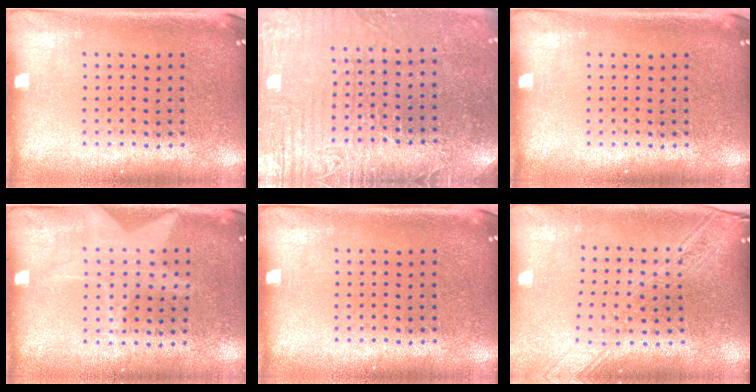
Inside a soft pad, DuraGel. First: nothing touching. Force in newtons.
{"total": 3.8, "press": 3.6, "slide": 1.3}
{"total": 0.0}
{"total": 1.2, "press": 1.2, "slide": 0.2}
{"total": 0.0}
{"total": 2.1, "press": 1.8, "slide": 1.1}